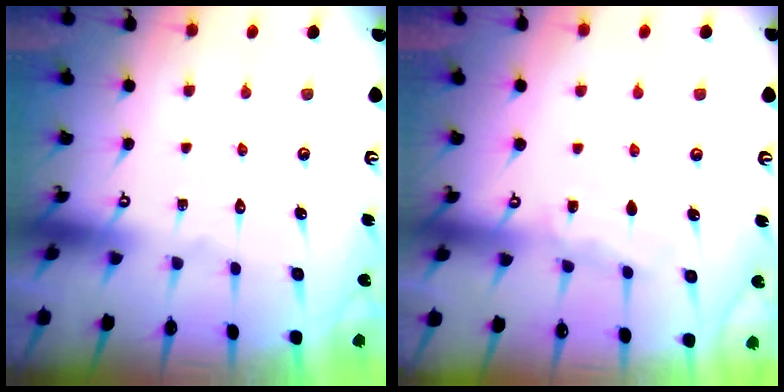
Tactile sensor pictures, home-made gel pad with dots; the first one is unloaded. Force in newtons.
{"total": 5.1, "press": 5.0, "slide": 0.7}